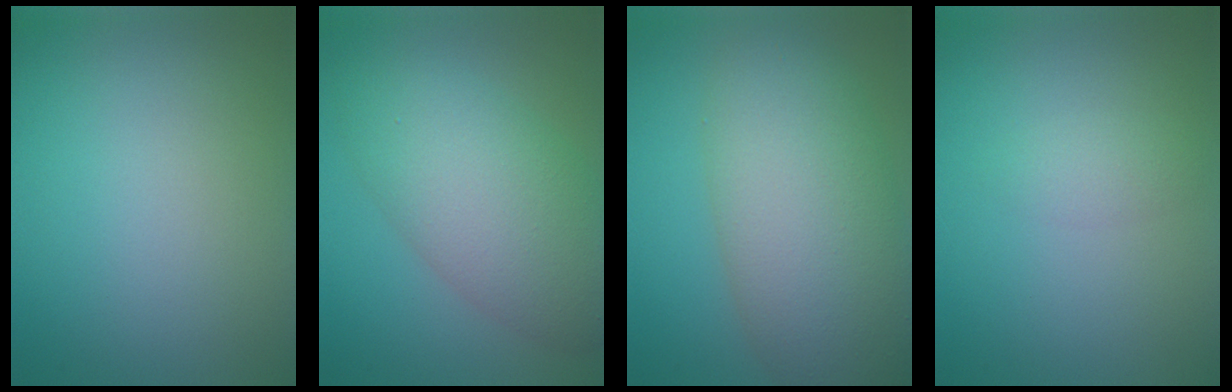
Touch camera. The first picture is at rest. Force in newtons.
{"total": 7.9, "press": 7.9, "slide": 0.3}
{"total": 9.6, "press": 9.5, "slide": 0.7}
{"total": 1.2, "press": 1.2, "slide": 0.0}